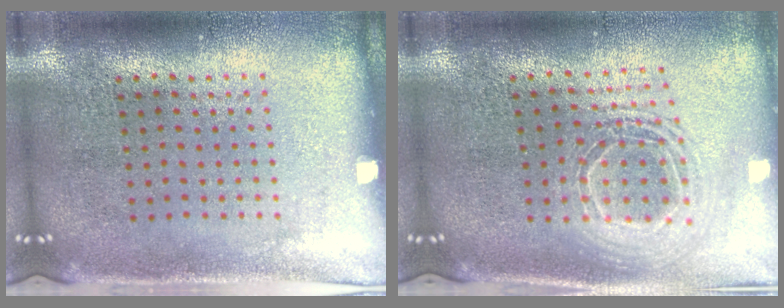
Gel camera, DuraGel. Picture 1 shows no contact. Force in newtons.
{"total": 1.9, "press": 1.5, "slide": 1.1}